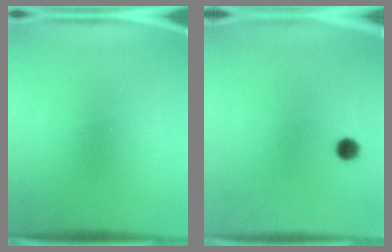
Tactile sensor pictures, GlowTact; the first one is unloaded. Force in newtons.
{"total": 2.4}